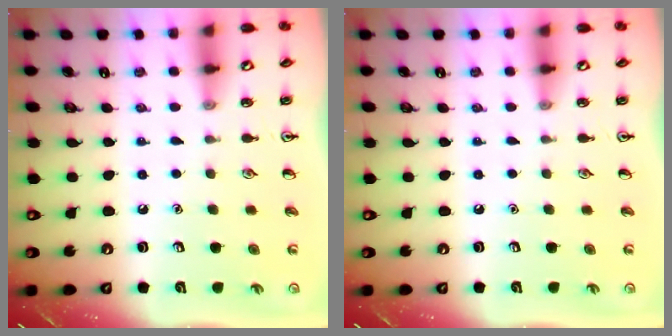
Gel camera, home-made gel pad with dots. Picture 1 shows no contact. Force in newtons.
{"total": 0.0}